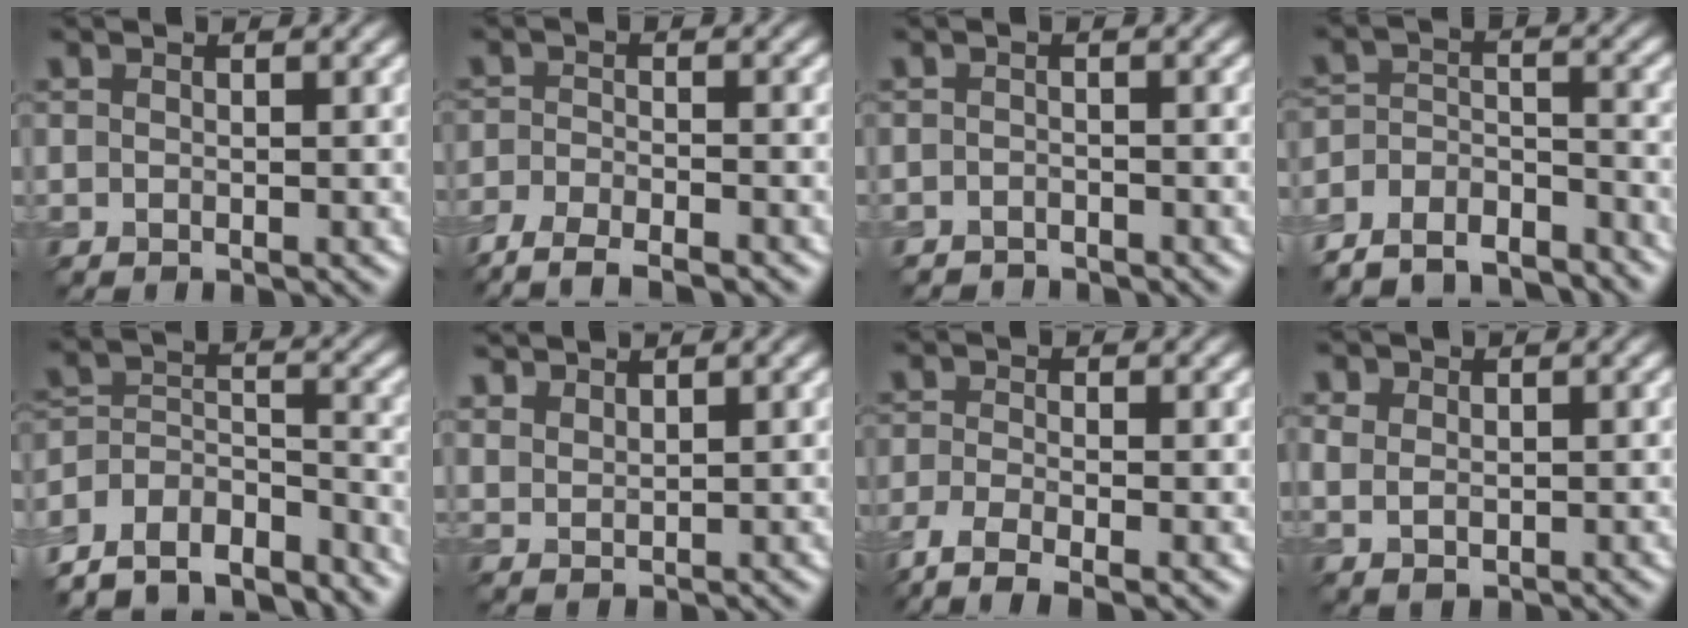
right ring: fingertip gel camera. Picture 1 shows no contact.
{"total": 6.3, "force": [-5.5, 1.6, 2.8], "torque": [-0.049, -0.019, -0.093]}
{"total": 1.4, "force": [-1.4, 0.4, 0.0], "torque": [0.004, -0.001, -0.026]}
{"total": 8.2, "force": [-7.4, 2.8, 2.2], "torque": [-0.046, -0.003, -0.125]}
{"total": 11.3, "force": [-9.8, 4.8, 3.1], "torque": [-0.048, 0.020, -0.151]}
{"total": 2.9, "force": [2.6, 1.0, 0.7], "torque": [-0.023, 0.002, 0.060]}
{"total": 4.4, "force": [-2.8, 1.3, 3.2], "torque": [-0.073, -0.013, -0.062]}
{"total": 2.3, "force": [0.9, 1.6, 1.3], "torque": [-0.024, 0.001, 0.019]}